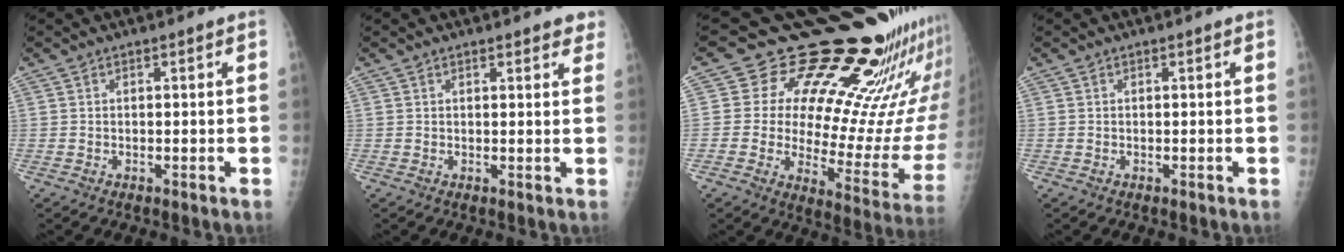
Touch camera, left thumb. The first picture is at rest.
{"total": 3.0, "force": [2.4, 1.1, 1.4], "torque": [0.010, -0.005, 0.024]}
{"total": 20.5, "force": [16.1, 5.3, 11.5], "torque": [-0.112, -0.147, 0.213]}
{"total": 0.0}